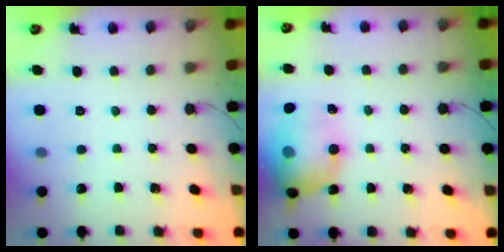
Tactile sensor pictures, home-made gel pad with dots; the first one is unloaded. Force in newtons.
{"total": 15.2, "press": 15.0, "slide": 2.7}